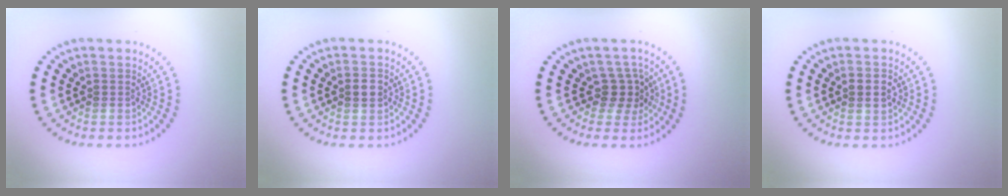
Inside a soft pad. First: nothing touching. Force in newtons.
{"total": 1.5, "press": 1.4, "slide": 0.3}
{"total": 2.5, "press": 2.0, "slide": 1.5}
{"total": 2.2, "press": 2.2, "slide": 0.1}